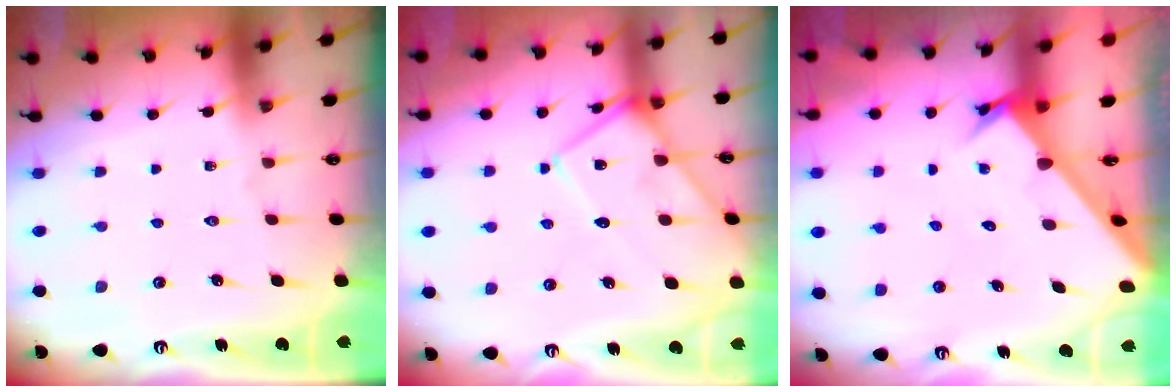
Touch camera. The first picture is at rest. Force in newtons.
{"total": 10.3, "press": 10.2, "slide": 0.9}
{"total": 2.6, "press": 2.6, "slide": 0.2}